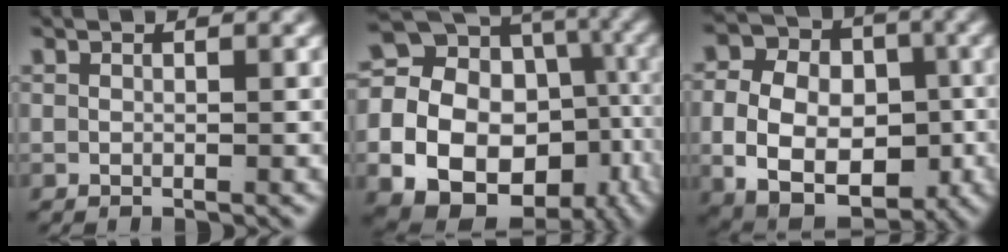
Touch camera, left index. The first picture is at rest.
{"total": 23.2, "force": [-3.3, 19.9, 11.5], "torque": [-0.272, -0.078, -0.052]}
{"total": 14.3, "force": [-4.1, 10.9, 8.3], "torque": [-0.154, -0.052, -0.052]}